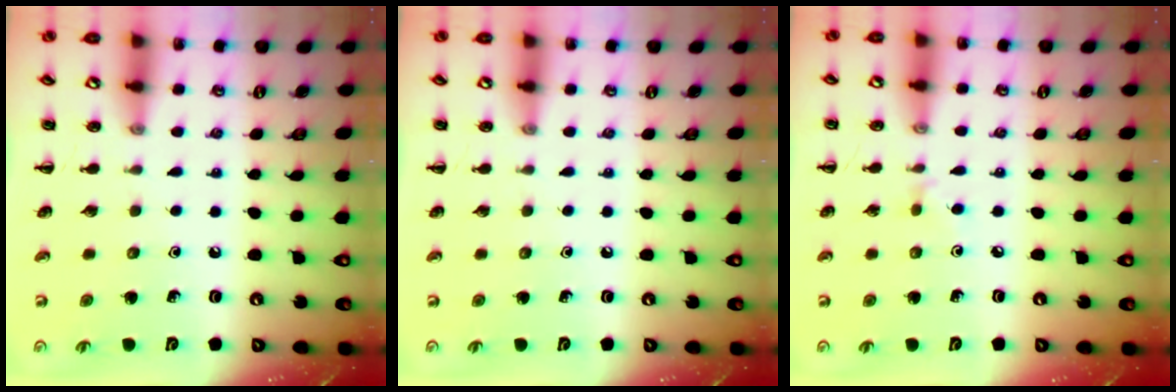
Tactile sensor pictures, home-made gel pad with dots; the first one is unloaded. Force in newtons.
{"total": 0.0}
{"total": 3.8, "press": 3.5, "slide": 1.4}